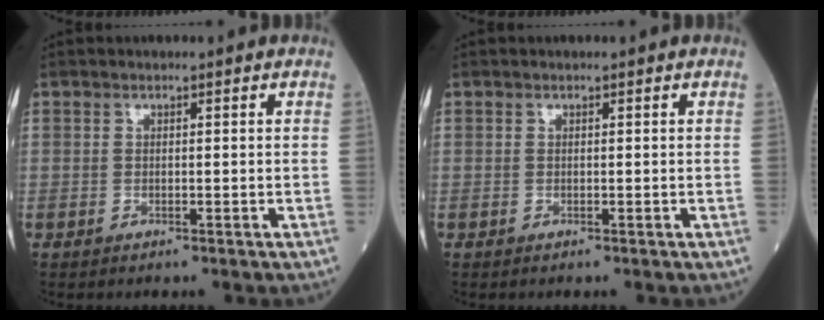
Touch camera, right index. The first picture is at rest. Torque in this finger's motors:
{"motor_torque": [0.00, 0.00, 0.00, 0.00]}